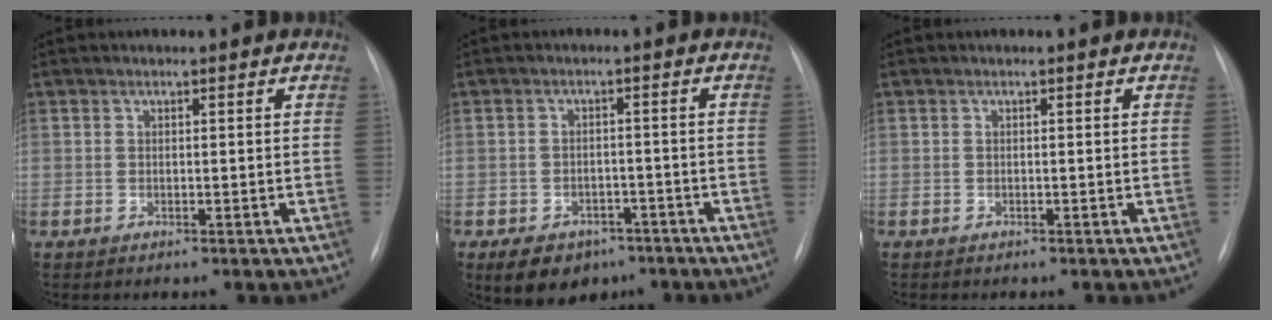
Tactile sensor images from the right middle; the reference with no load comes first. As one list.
[{"total": 8.3, "force": [-5.5, 5.4, 3.1], "torque": [-0.050, 0.007, -0.074]}, {"total": 0.0}]